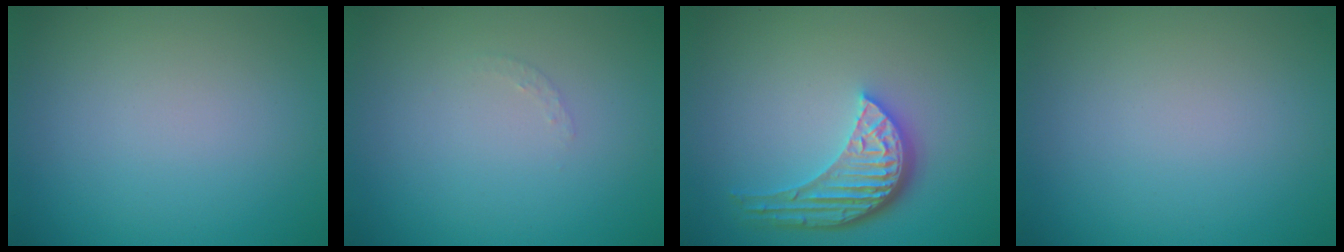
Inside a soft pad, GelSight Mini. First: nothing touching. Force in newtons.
{"total": 0.7, "press": 0.7, "slide": 0.1}
{"total": 5.2, "press": 3.9, "slide": 3.5}
{"total": 0.0}